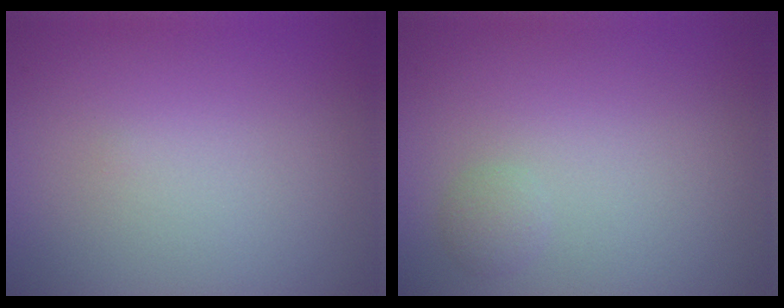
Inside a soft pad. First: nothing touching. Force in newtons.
{"total": 1.0, "press": 1.0, "slide": 0.1}